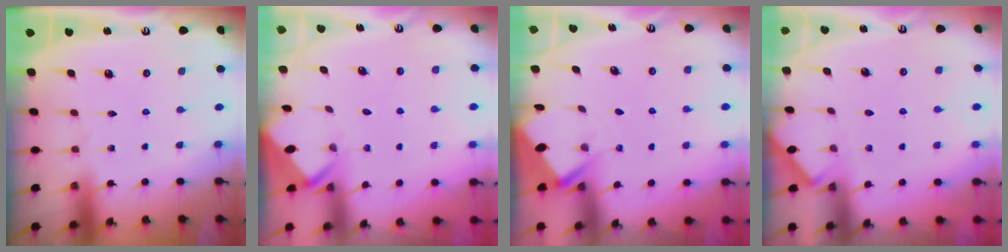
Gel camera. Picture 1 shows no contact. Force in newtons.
{"total": 3.0, "press": 3.0, "slide": 0.1}
{"total": 2.7, "press": 2.7, "slide": 0.4}
{"total": 1.9, "press": 1.8, "slide": 0.3}